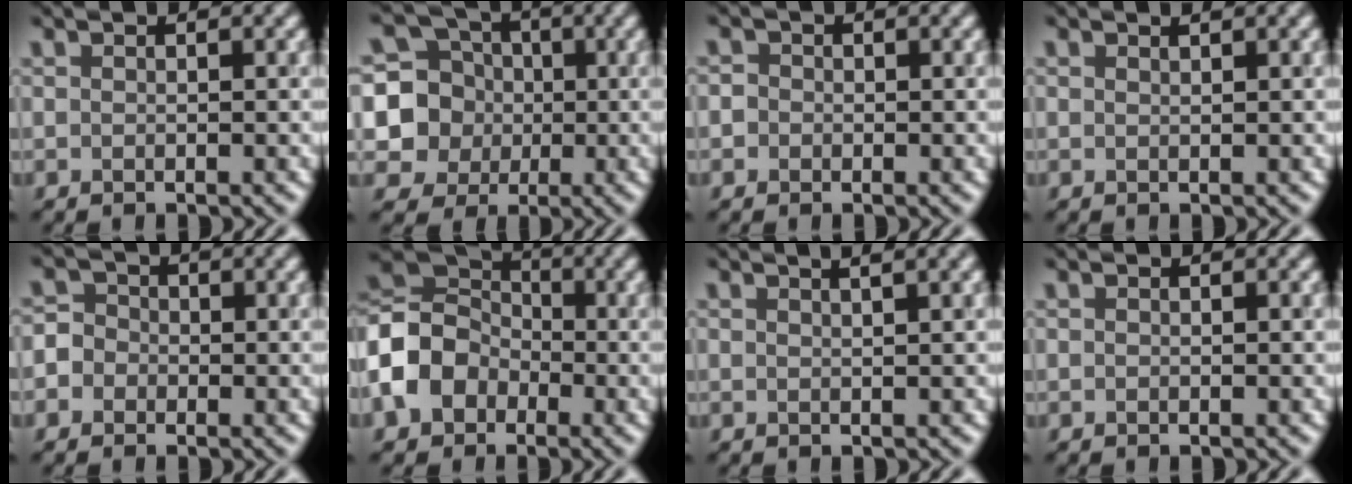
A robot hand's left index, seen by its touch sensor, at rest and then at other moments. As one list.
[{"total": 6.4, "force": [-0.3, 6.1, 1.8], "torque": [-0.032, 0.002, -0.029]}, {"total": 1.6, "force": [-0.1, 1.6, 0.4], "torque": [0.011, 0.013, -0.023]}, {"total": 0.5, "force": [0.5, -0.1, 0.2], "torque": [-0.004, 0.004, 0.009]}, {"total": 4.3, "force": [-1.8, 3.8, 0.6], "torque": [0.009, 0.011, -0.059]}, {"total": 8.2, "force": [-2.5, 6.6, 4.2], "torque": [-0.099, 0.004, -0.066]}, {"total": 3.8, "force": [2.2, 1.3, 2.8], "torque": [-0.016, 0.025, 0.008]}, {"total": 0.0}]